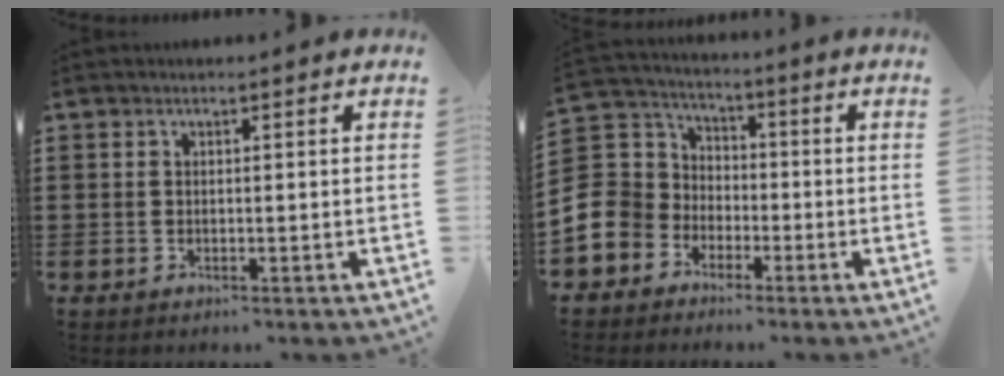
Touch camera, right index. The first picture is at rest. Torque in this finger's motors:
{"motor_torque": [-0.10, 0.13, -1.05, -0.21]}